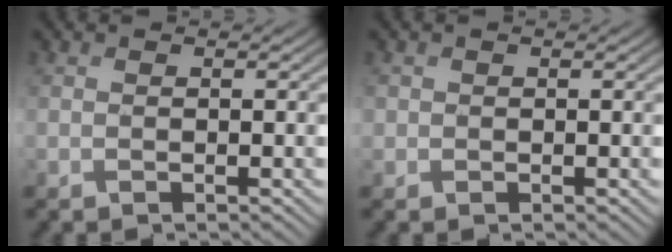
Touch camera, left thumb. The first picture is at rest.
{"total": 0.8, "force": [0.1, 0.8, 0.0], "torque": [-0.001, -0.002, 0.002]}